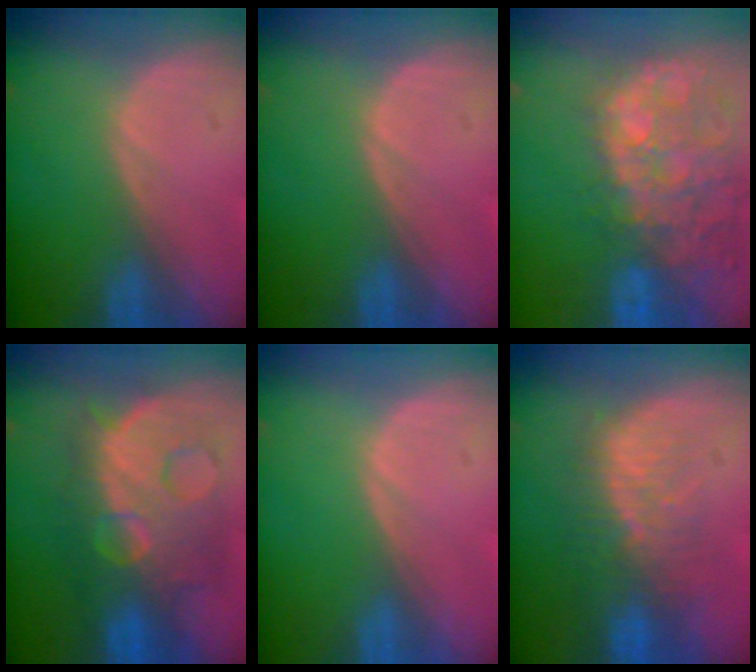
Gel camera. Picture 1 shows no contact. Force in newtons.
{"total": 0.0}
{"total": 14.0, "press": 11.6, "slide": 7.9}
{"total": 12.4, "press": 12.3, "slide": 1.2}
{"total": 0.0}
{"total": 9.9, "press": 8.5, "slide": 5.0}